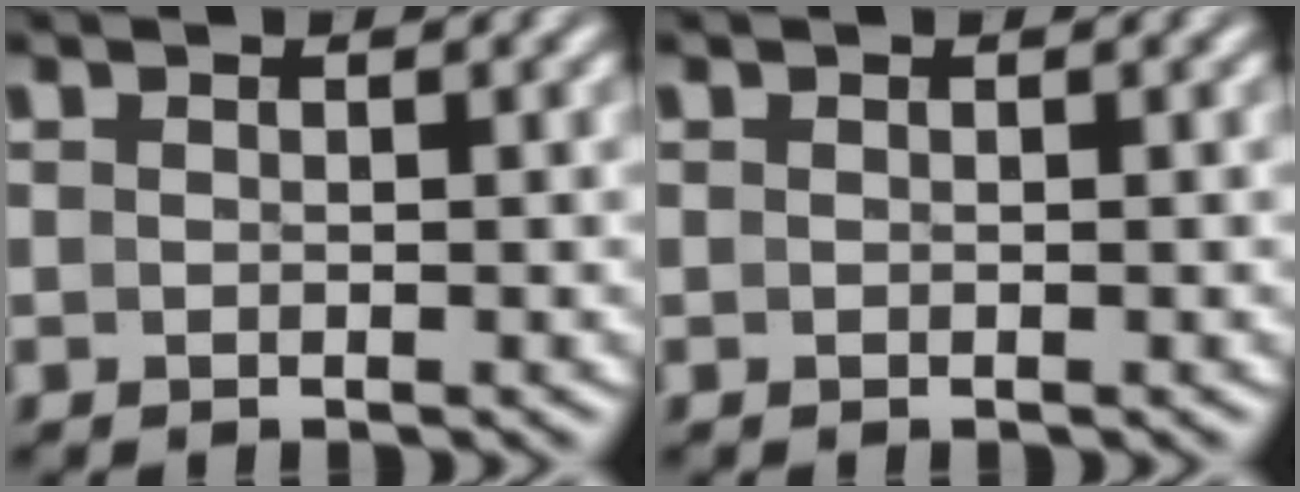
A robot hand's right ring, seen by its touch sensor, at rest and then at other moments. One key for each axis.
{"total": 0.0}